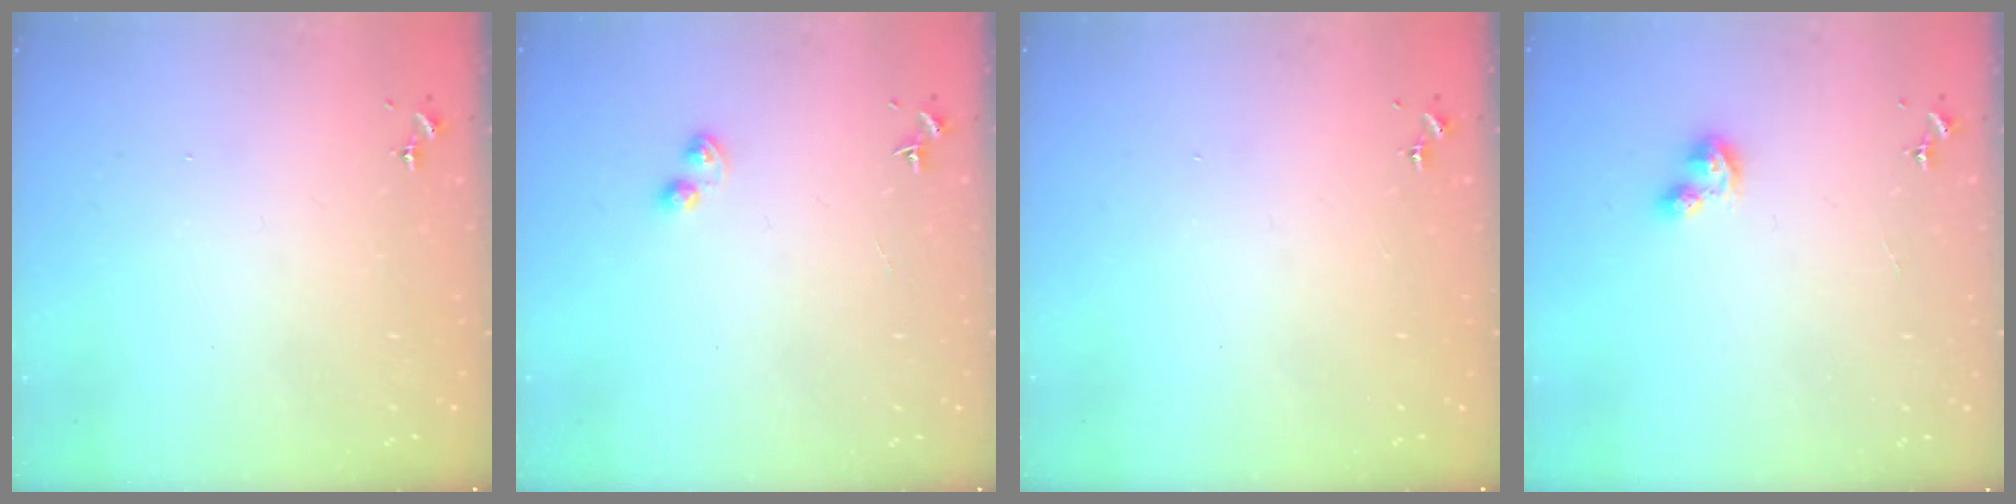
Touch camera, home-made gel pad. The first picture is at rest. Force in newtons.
{"total": 2.7, "press": 2.7, "slide": 0.4}
{"total": 0.0}
{"total": 4.0, "press": 4.0, "slide": 0.8}